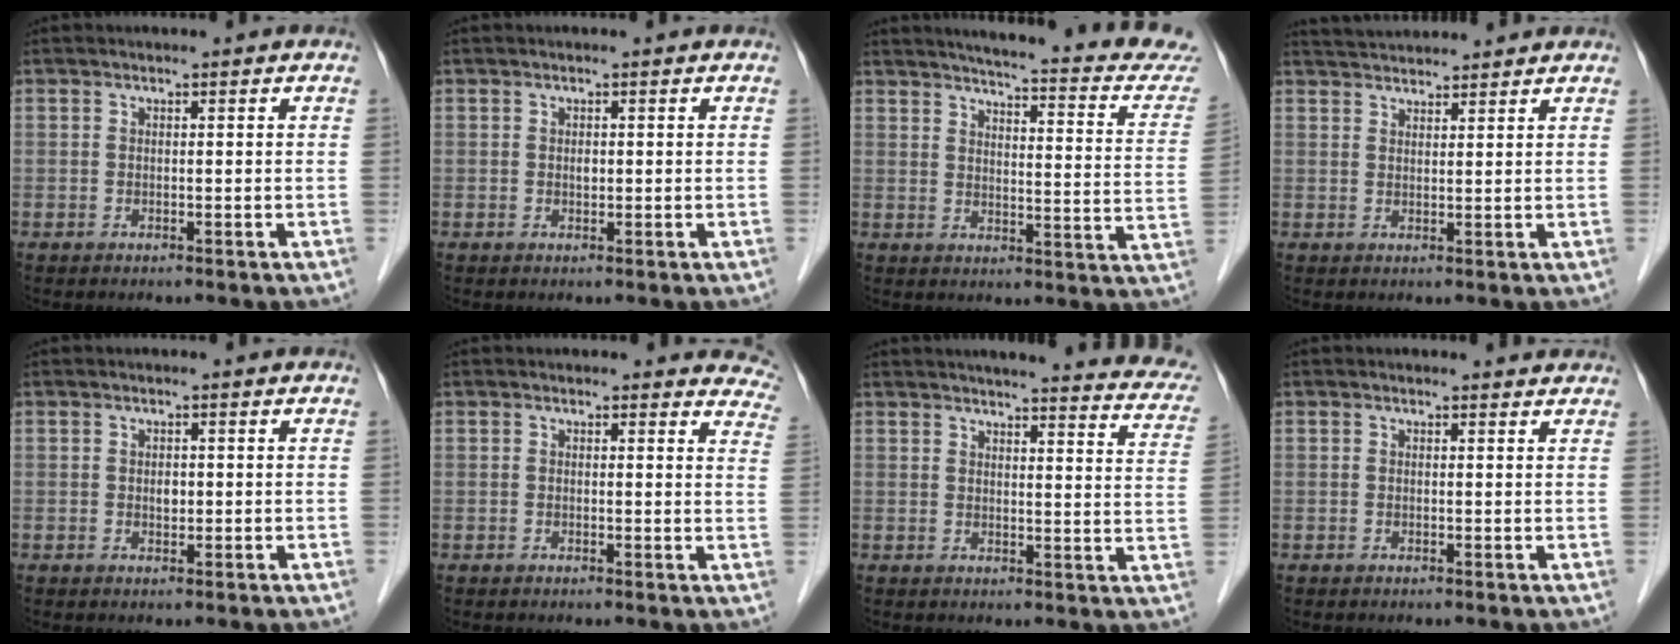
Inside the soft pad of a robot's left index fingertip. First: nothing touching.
{"total": 0.7, "force": [0.1, 0.5, 0.5], "torque": [-0.009, 0.001, 0.000]}
{"total": 20.6, "force": [18.8, 1.5, 8.1], "torque": [-0.100, -0.063, 0.208]}
{"total": 7.0, "force": [6.7, 0.9, 1.7], "torque": [-0.033, 0.038, 0.103]}
{"total": 1.2, "force": [0.1, 0.8, 0.8], "torque": [-0.014, 0.001, 0.002]}
{"total": 7.3, "force": [6.9, 2.5, 0.7], "torque": [0.039, -0.021, 0.031]}
{"total": 21.4, "force": [19.3, 2.9, 8.9], "torque": [-0.100, -0.038, 0.206]}
{"total": 1.6, "force": [1.5, 0.4, 0.1], "torque": [-0.011, 0.001, 0.011]}